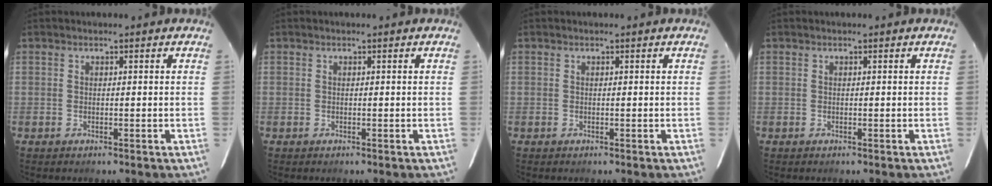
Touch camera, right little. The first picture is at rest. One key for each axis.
{"total": 0.0}
{"total": 0.0}
{"total": 0.0}